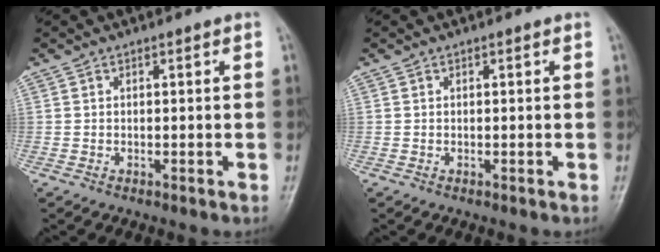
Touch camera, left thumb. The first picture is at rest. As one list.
[{"total": 0.0}]